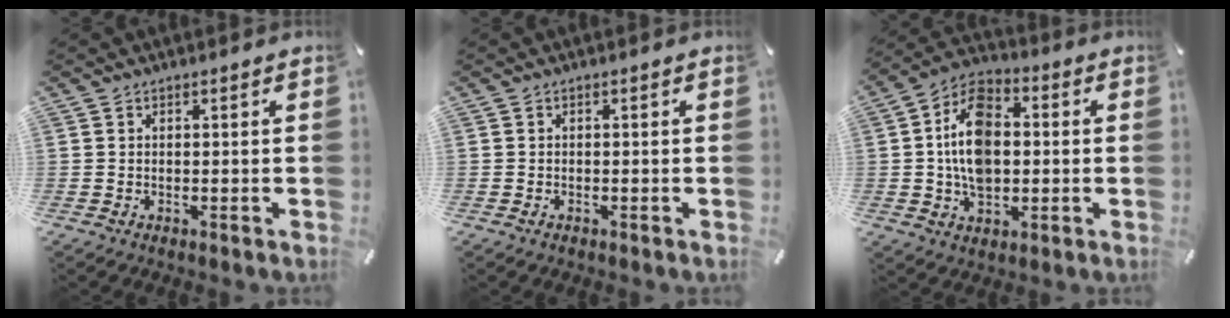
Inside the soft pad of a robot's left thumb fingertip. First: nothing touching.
{"total": 0.6, "force": [-0.4, 0.3, 0.3], "torque": [-0.006, -0.001, -0.008]}
{"total": 13.0, "force": [-0.1, 9.1, 9.3], "torque": [-0.195, 0.008, -0.003]}